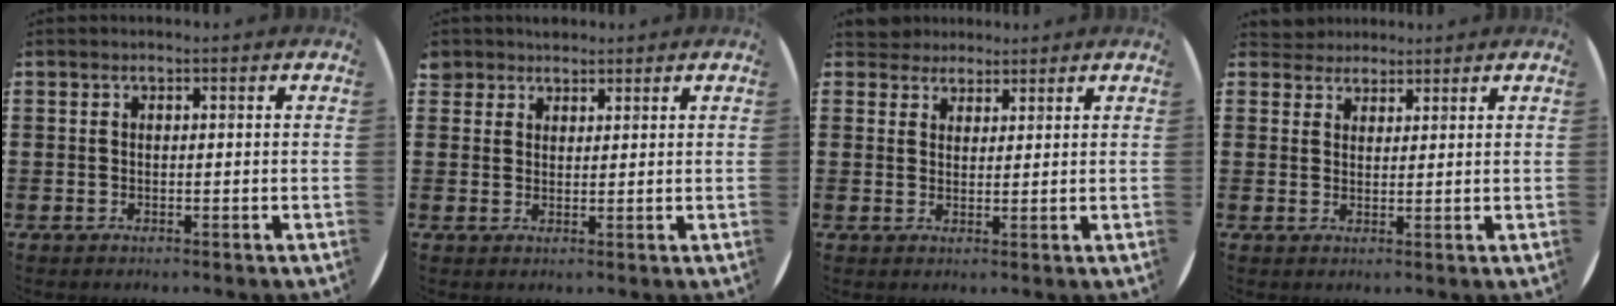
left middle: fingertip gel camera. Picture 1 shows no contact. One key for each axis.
{"total": 2.3, "fx": 2.1, "fy": 1.1, "fz": -0.2, "tx": 0.006, "ty": 0.004, "tz": 0.039}
{"total": 3.2, "fx": 2.9, "fy": 1.2, "fz": -0.2, "tx": -0.006, "ty": 0.000, "tz": 0.058}
{"total": 2.8, "fx": 2.6, "fy": 0.9, "fz": -0.3, "tx": -0.002, "ty": -0.001, "tz": 0.051}